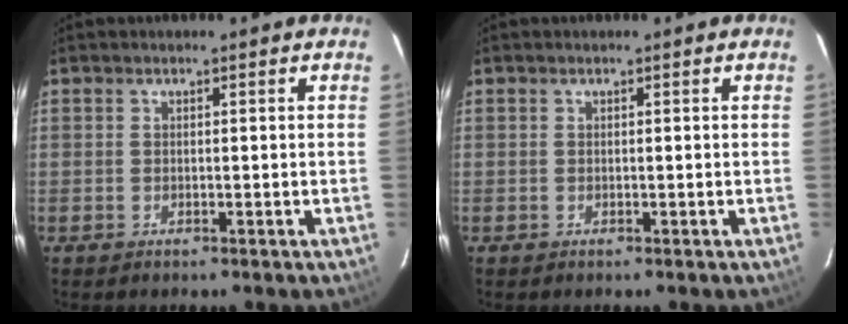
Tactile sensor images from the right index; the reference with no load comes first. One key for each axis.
{"total": 0.0}